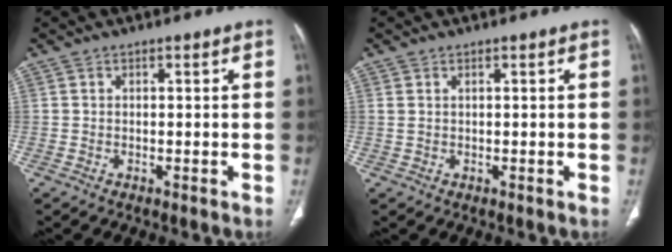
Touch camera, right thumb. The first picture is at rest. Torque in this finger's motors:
{"motor_torque": [0.03, -0.17, -0.15, 0.14, -0.06]}